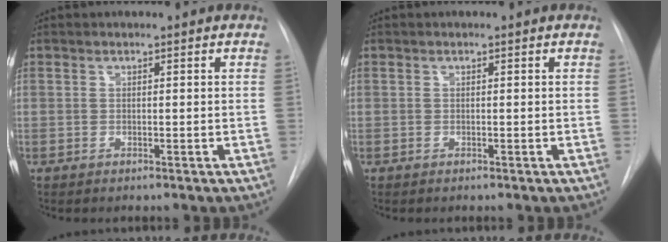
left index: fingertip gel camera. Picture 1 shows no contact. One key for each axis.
{"total": 0.0}